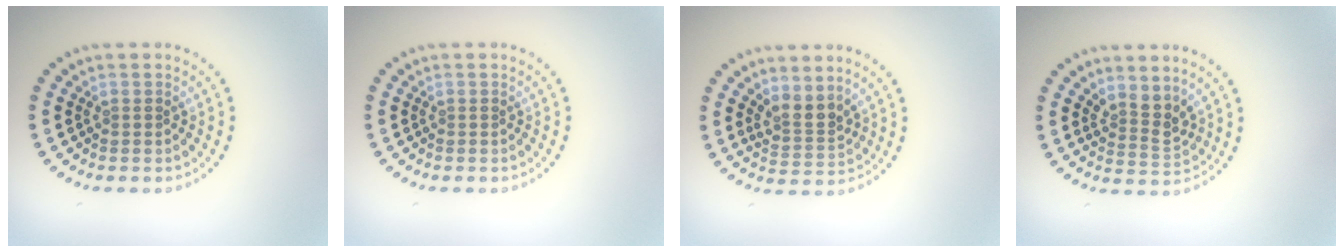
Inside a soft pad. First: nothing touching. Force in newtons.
{"total": 0.0}
{"total": 2.6, "press": 1.9, "slide": 1.8}
{"total": 2.5, "press": 1.9, "slide": 1.6}